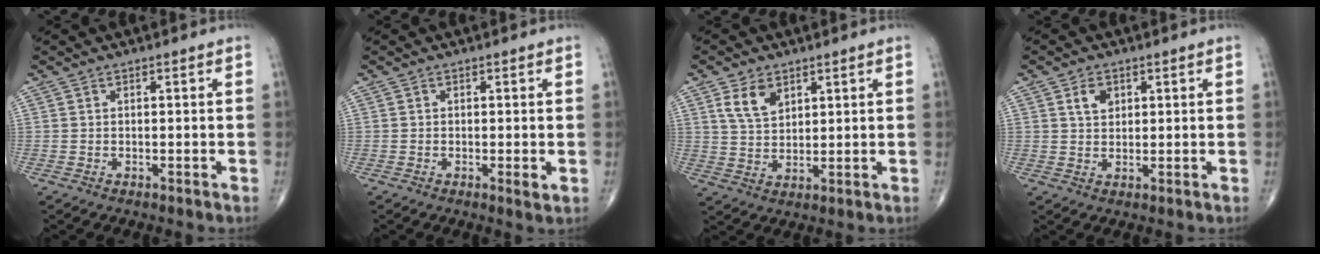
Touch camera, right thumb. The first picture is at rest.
{"total": 1.4, "force": [-0.3, 0.3, 1.4], "torque": [-0.025, -0.006, -0.008]}
{"total": 6.1, "force": [3.1, 3.7, 3.6], "torque": [-0.054, -0.018, 0.064]}
{"total": 3.5, "force": [1.5, 2.4, 2.0], "torque": [-0.025, -0.007, 0.026]}